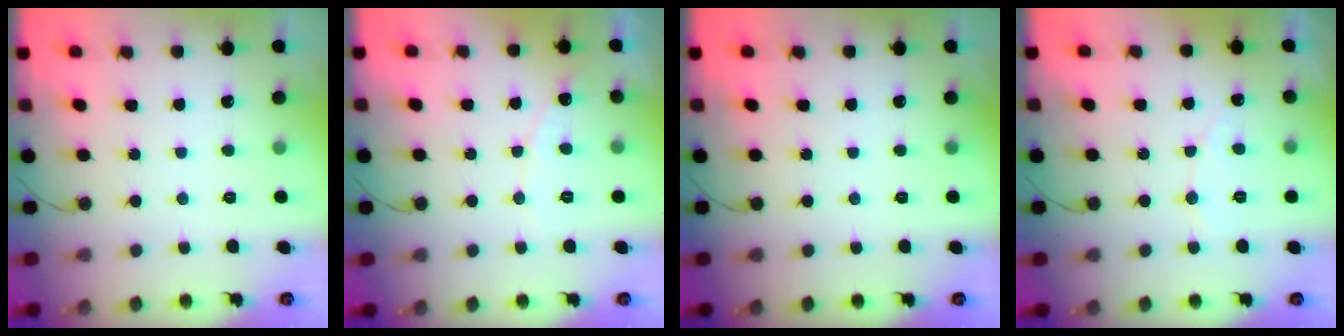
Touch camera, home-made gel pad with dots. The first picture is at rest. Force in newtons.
{"total": 5.1, "press": 5.1, "slide": 0.5}
{"total": 0.0}
{"total": 3.7, "press": 3.7, "slide": 0.3}